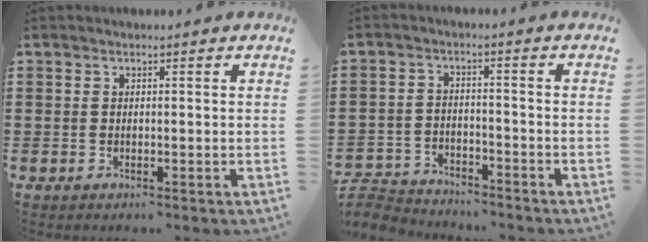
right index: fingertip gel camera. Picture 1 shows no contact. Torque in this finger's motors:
{"motor_torque": [-2.14, 0.00, -1.06, -0.21]}